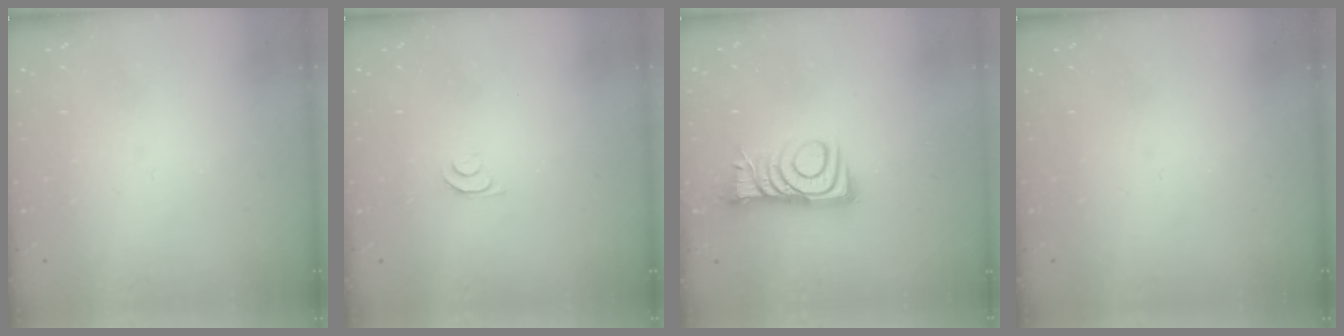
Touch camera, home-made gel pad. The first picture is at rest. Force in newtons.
{"total": 4.8, "press": 4.7, "slide": 0.6}
{"total": 9.0, "press": 9.0, "slide": 0.1}
{"total": 0.0}